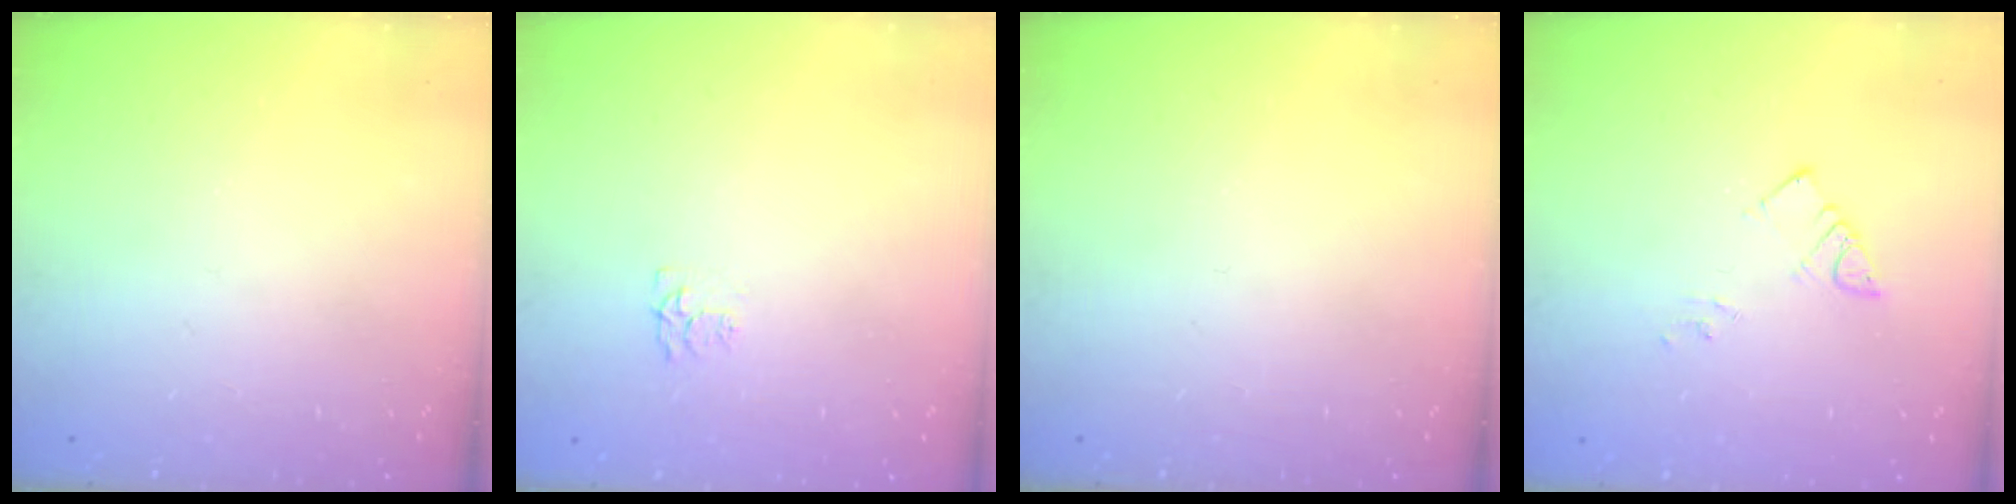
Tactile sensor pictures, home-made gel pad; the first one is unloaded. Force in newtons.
{"total": 4.5, "press": 4.4, "slide": 0.6}
{"total": 0.0}
{"total": 3.2, "press": 3.2, "slide": 0.4}